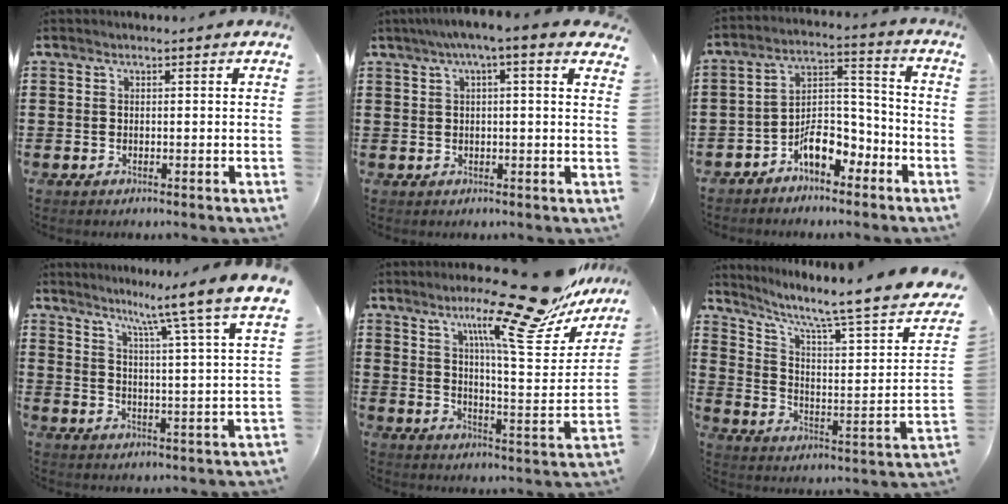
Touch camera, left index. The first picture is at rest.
{"total": 3.2, "force": [1.5, 0.0, 2.9], "torque": [-0.057, 0.003, 0.023]}
{"total": 7.8, "force": [-5.5, 3.8, 4.0], "torque": [-0.070, 0.022, -0.103]}
{"total": 7.2, "force": [6.2, -2.1, 3.0], "torque": [-0.070, -0.063, 0.090]}
{"total": 16.3, "force": [12.6, 1.3, 10.4], "torque": [-0.179, -0.078, 0.197]}
{"total": 6.9, "force": [5.0, 0.2, 4.8], "torque": [-0.104, -0.043, 0.071]}